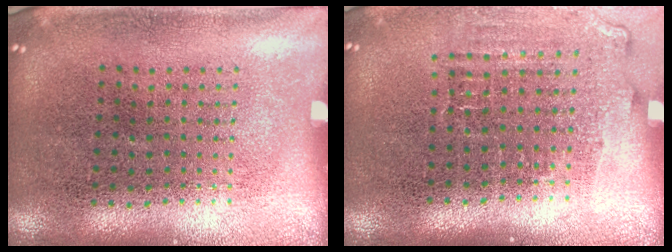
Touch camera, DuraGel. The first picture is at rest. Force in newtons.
{"total": 1.3, "press": 1.1, "slide": 0.6}